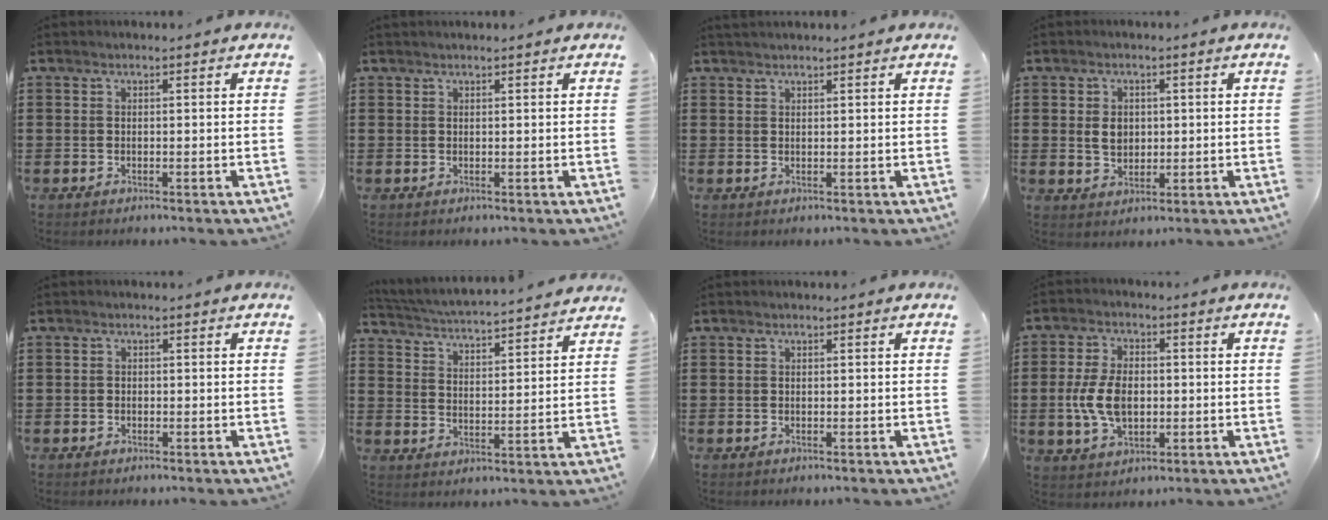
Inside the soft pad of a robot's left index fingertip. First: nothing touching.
{"total": 0.5, "force": [0.4, 0.0, 0.3], "torque": [-0.006, 0.000, 0.009]}
{"total": 0.9, "force": [0.9, 0.0, 0.2], "torque": [-0.006, 0.000, 0.018]}
{"total": 3.4, "force": [0.3, 2.6, 2.1], "torque": [-0.041, 0.006, 0.002]}
{"total": 0.8, "force": [-0.6, 0.6, 0.1], "torque": [-0.004, 0.002, -0.013]}
{"total": 4.1, "force": [4.1, -0.4, 0.6], "torque": [-0.034, -0.035, 0.065]}
{"total": 0.0}
{"total": 7.7, "force": [-0.7, 4.7, 6.1], "torque": [-0.147, 0.002, -0.019]}